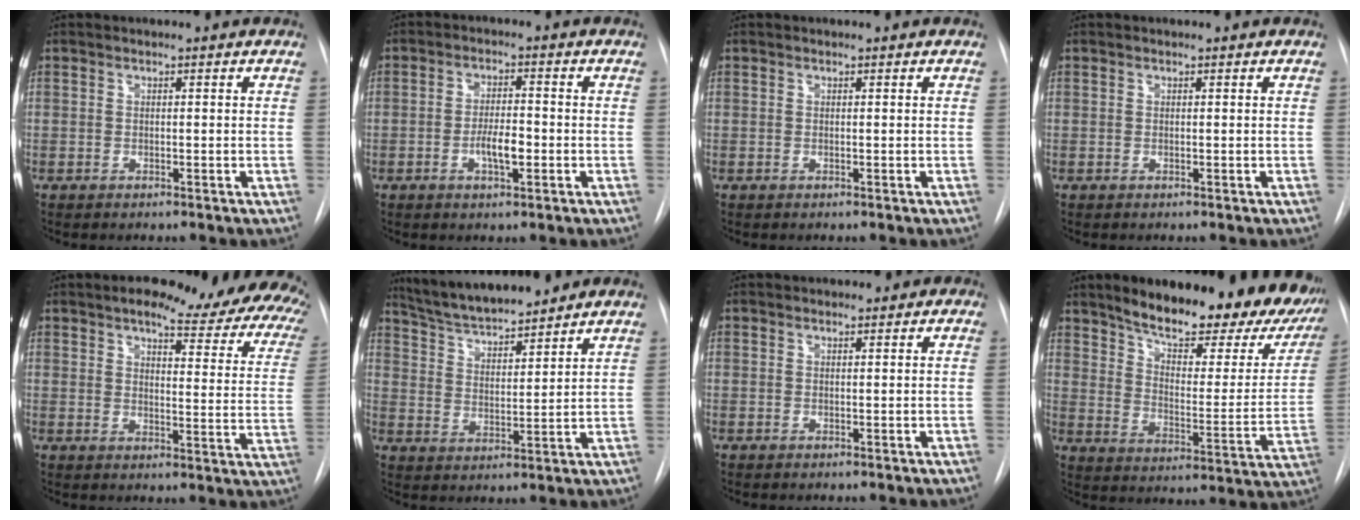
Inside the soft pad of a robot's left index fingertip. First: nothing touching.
{"total": 4.5, "force": [-1.4, 1.4, 4.1], "torque": [-0.074, 0.002, -0.022]}
{"total": 0.0}
{"total": 0.0}
{"total": 21.2, "force": [16.2, 5.3, 12.6], "torque": [-0.144, -0.026, 0.169]}
{"total": 11.0, "force": [10.0, 1.1, 4.2], "torque": [-0.073, 0.013, 0.182]}
{"total": 0.6, "force": [0.4, 0.4, 0.1], "torque": [0.003, -0.001, 0.002]}
{"total": 26.4, "force": [20.8, 7.5, 14.4], "torque": [-0.200, -0.034, 0.263]}